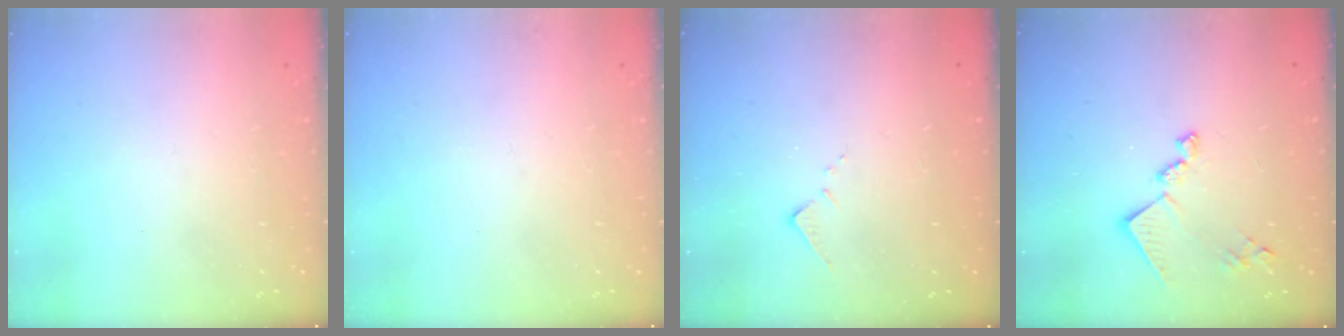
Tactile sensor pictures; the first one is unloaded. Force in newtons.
{"total": 0.0}
{"total": 6.8, "press": 6.8, "slide": 0.5}
{"total": 12.8, "press": 12.8, "slide": 0.3}